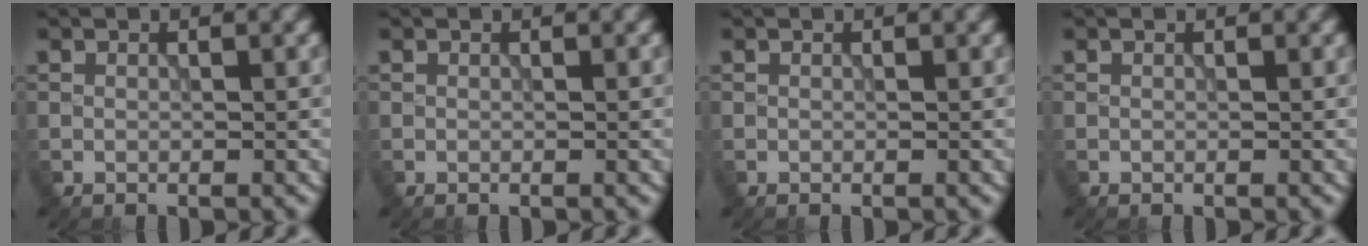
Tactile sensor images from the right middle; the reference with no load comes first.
{"total": 0.0}
{"total": 0.0}
{"total": 0.0}